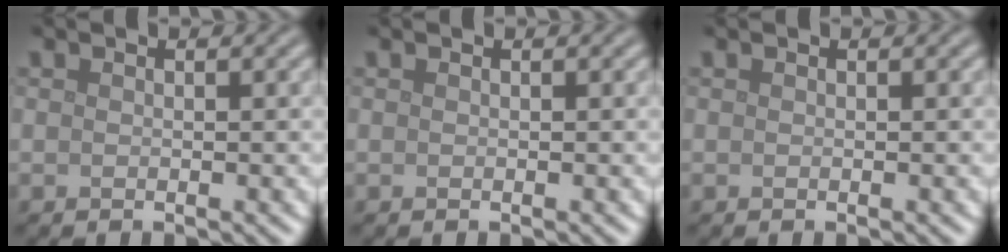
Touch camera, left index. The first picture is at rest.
{"total": 0.0}
{"total": 0.0}